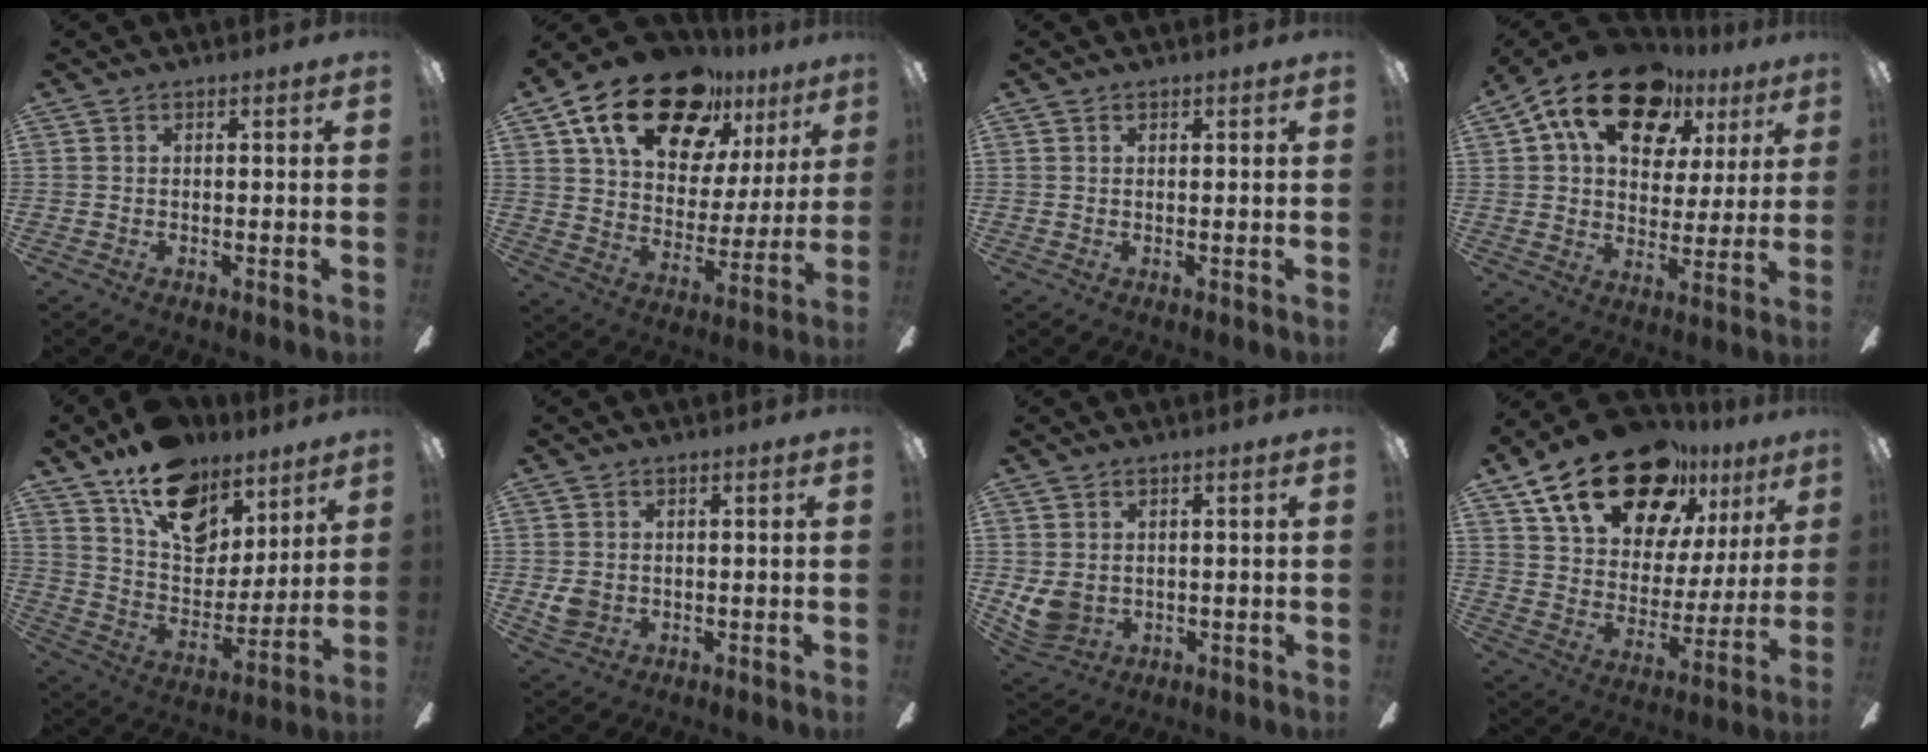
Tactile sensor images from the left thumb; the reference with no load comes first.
{"total": 22.1, "force": [14.7, 11.5, 11.9], "torque": [-0.197, -0.083, 0.260]}
{"total": 0.6, "force": [0.4, 0.4, 0.1], "torque": [-0.002, 0.001, 0.008]}
{"total": 18.3, "force": [11.0, 10.5, 10.1], "torque": [-0.173, -0.049, 0.193]}
{"total": 18.8, "force": [12.1, 11.2, 9.0], "torque": [-0.144, -0.066, 0.220]}
{"total": 3.7, "force": [0.2, 3.3, 1.7], "torque": [-0.015, 0.003, 0.002]}
{"total": 5.7, "force": [1.2, 4.8, 2.8], "torque": [-0.070, -0.003, 0.024]}
{"total": 24.0, "force": [16.0, 12.3, 12.9], "torque": [-0.219, -0.091, 0.285]}